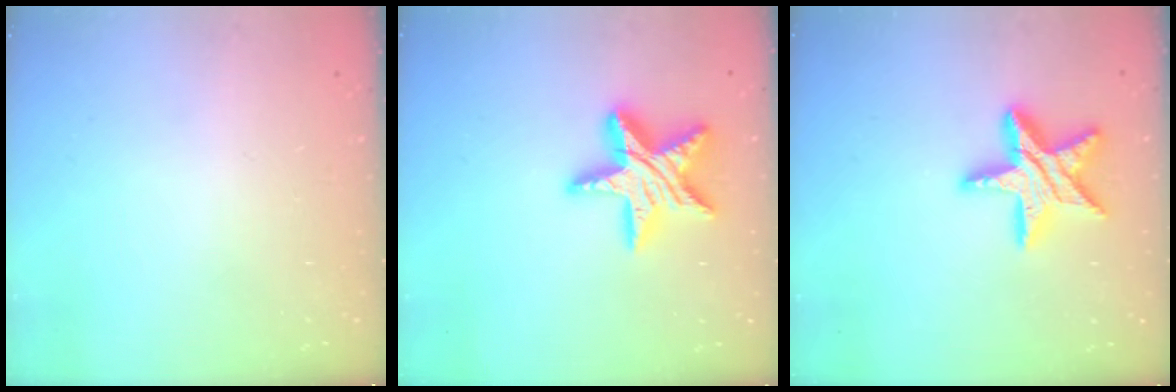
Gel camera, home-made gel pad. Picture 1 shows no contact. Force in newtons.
{"total": 17.7, "press": 17.6, "slide": 0.9}
{"total": 16.8, "press": 16.8, "slide": 1.1}